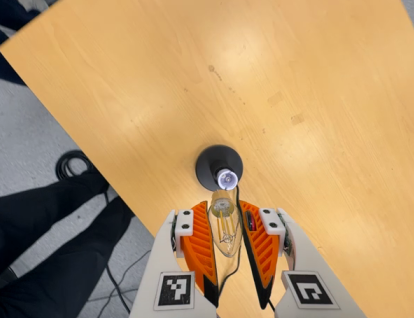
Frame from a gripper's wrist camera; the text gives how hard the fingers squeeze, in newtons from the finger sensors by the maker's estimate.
{"total": 12.9, "left": 14.0, "right": 11.8}